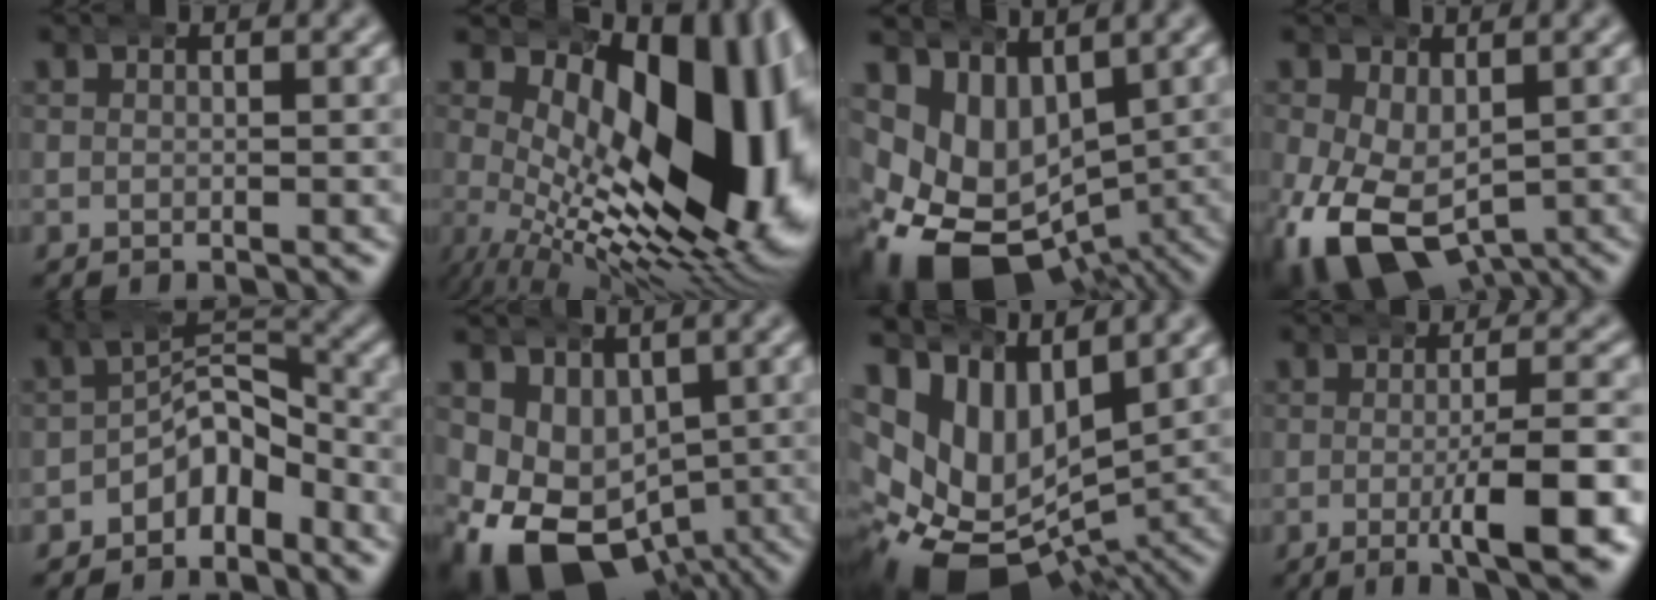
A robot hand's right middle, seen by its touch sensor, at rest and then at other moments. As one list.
[{"total": 21.2, "force": [1.5, 11.1, 18.0], "torque": [-0.240, -0.033, 0.049]}, {"total": 15.8, "force": [-4.7, 12.0, 9.0], "torque": [-0.197, -0.077, -0.052]}, {"total": 10.4, "force": [-3.9, 7.4, 6.3], "torque": [-0.144, -0.074, -0.034]}, {"total": 5.6, "force": [-2.1, 3.7, 3.7], "torque": [-0.032, 0.006, -0.044]}, {"total": 14.0, "force": [-4.3, 10.9, 7.6], "torque": [-0.171, -0.075, -0.048]}, {"total": 16.5, "force": [-2.3, 12.7, 10.3], "torque": [-0.219, -0.067, -0.016]}, {"total": 6.0, "force": [-1.2, 0.8, 5.9], "torque": [-0.075, 0.002, -0.018]}]